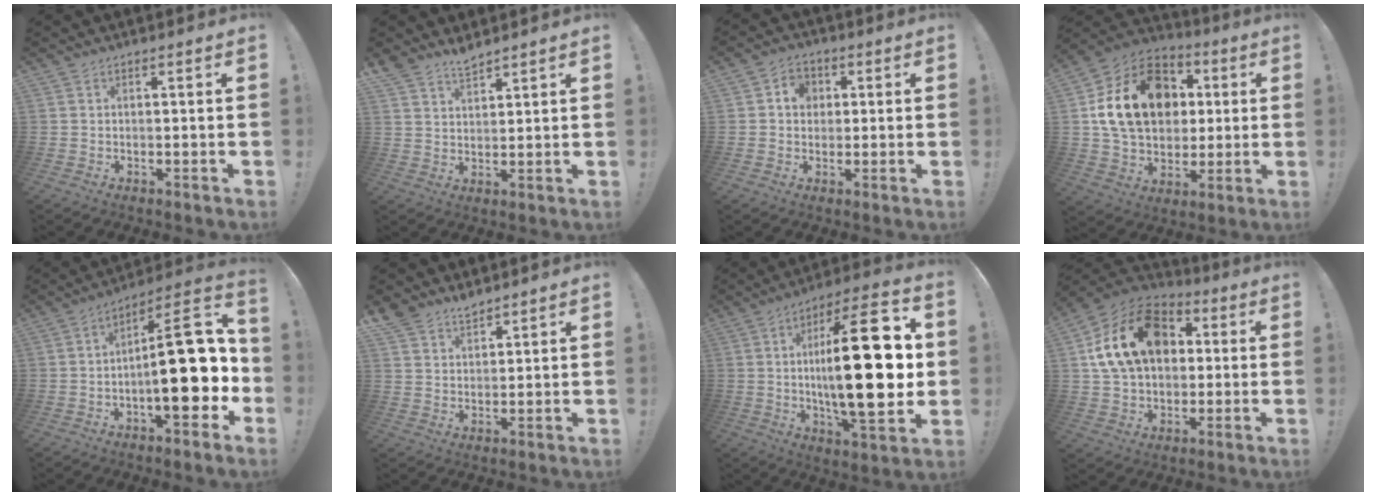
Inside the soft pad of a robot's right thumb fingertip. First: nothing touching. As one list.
[{"total": 4.5, "force": [4.2, 1.3, 1.0], "torque": [-0.018, -0.029, 0.077]}, {"total": 6.0, "force": [1.0, 5.2, 2.7], "torque": [-0.039, 0.009, 0.019]}, {"total": 21.8, "force": [5.2, 16.5, 13.4], "torque": [-0.205, -0.004, 0.111]}, {"total": 23.2, "force": [-2.6, 9.1, 21.2], "torque": [-0.300, 0.018, -0.031]}, {"total": 5.3, "force": [4.7, 2.4, 0.8], "torque": [-0.010, -0.036, 0.088]}, {"total": 29.2, "force": [1.3, 9.6, 27.5], "torque": [-0.455, -0.011, 0.012]}, {"total": 21.2, "force": [5.5, 15.1, 13.8], "torque": [-0.229, -0.001, 0.104]}]